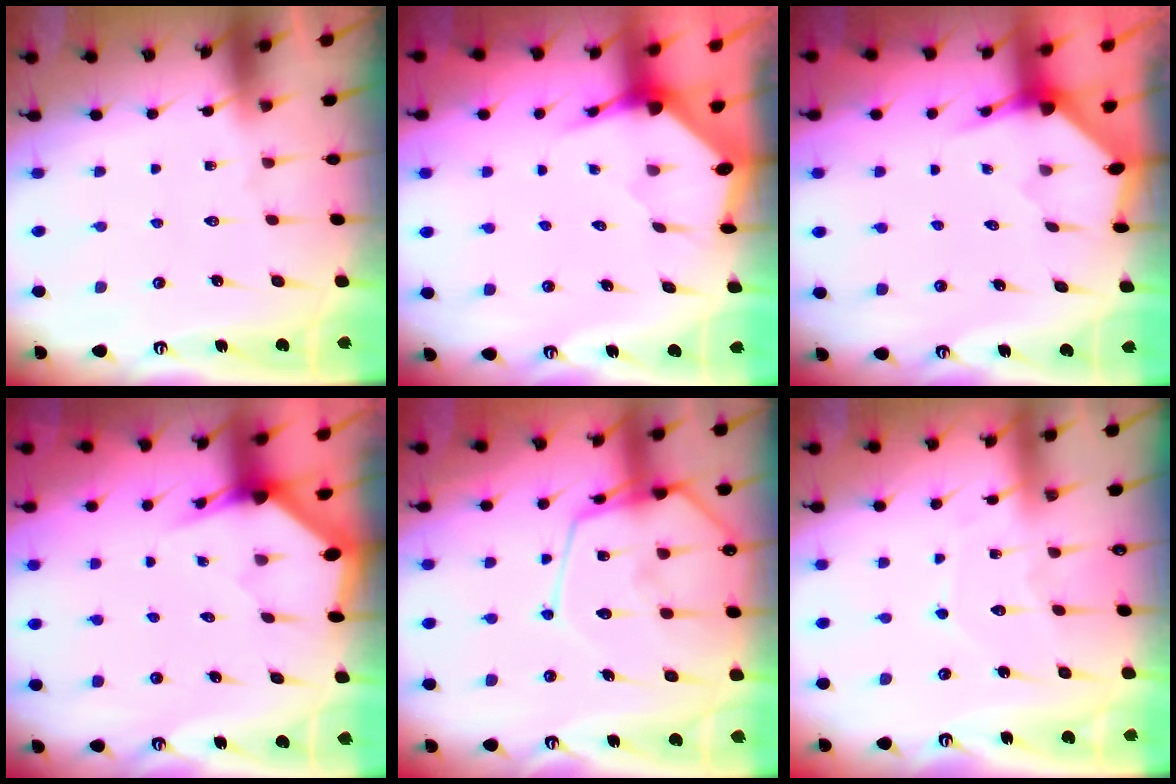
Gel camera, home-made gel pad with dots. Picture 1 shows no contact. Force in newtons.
{"total": 3.6, "press": 3.5, "slide": 0.6}
{"total": 3.3, "press": 3.3, "slide": 0.3}
{"total": 2.8, "press": 2.8, "slide": 0.1}
{"total": 16.3, "press": 16.3, "slide": 1.6}
{"total": 4.3, "press": 4.3, "slide": 0.4}